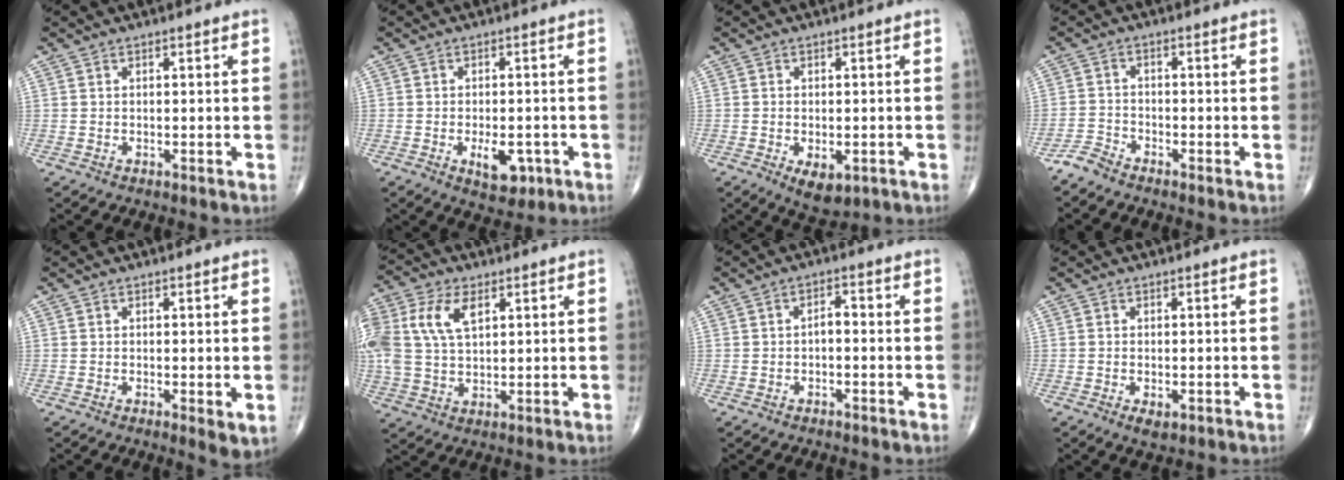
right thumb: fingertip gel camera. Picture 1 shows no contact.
{"total": 5.8, "force": [-2.1, 3.0, 4.4], "torque": [-0.053, 0.004, -0.022]}
{"total": 5.3, "force": [-1.9, 2.8, 4.1], "torque": [-0.062, -0.003, -0.019]}
{"total": 2.8, "force": [-2.7, 0.7, 0.4], "torque": [-0.006, -0.003, -0.062]}
{"total": 3.0, "force": [-0.5, 0.9, 2.8], "torque": [-0.044, -0.012, -0.010]}
{"total": 13.4, "force": [4.2, 7.8, 10.0], "torque": [-0.238, 0.005, 0.079]}
{"total": 2.2, "force": [-0.6, 1.2, 1.7], "torque": [-0.020, 0.011, -0.013]}
{"total": 2.2, "force": [-0.9, 1.1, 1.7], "torque": [-0.028, -0.002, -0.013]}